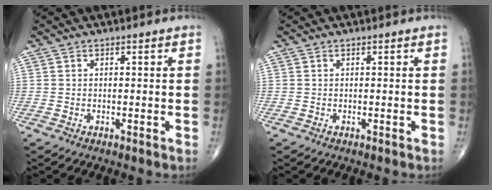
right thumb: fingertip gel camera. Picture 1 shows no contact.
{"total": 0.0}